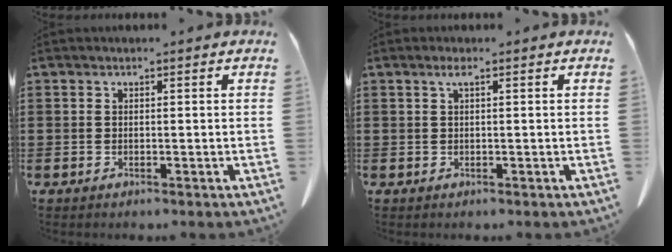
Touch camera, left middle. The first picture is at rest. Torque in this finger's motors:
{"motor_torque": [0.37, 0.20, 0.00, 0.00]}